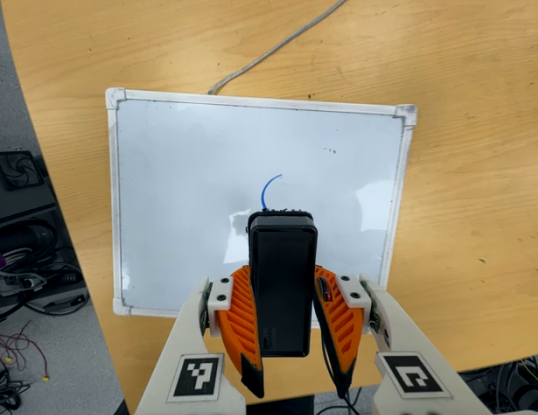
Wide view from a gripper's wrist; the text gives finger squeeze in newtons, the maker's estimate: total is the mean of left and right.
{"total": 6.6, "left": 5.4, "right": 7.7}